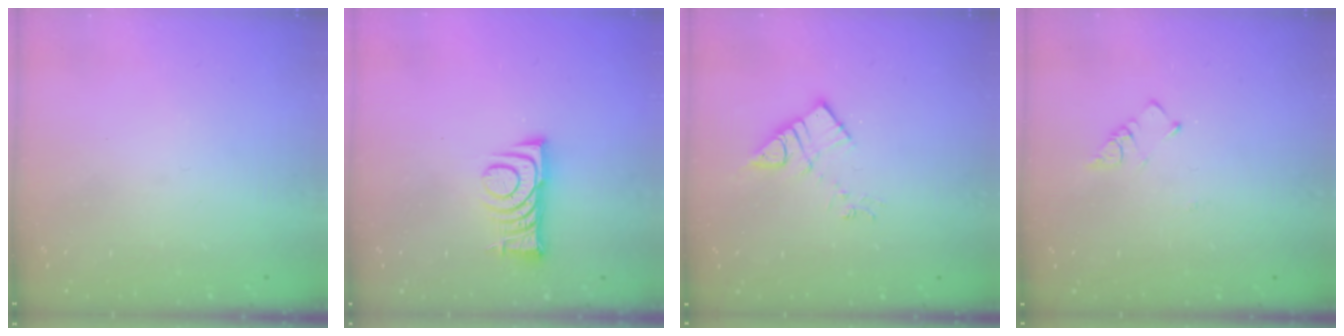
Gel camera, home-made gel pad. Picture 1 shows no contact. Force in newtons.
{"total": 8.3, "press": 8.3, "slide": 0.8}
{"total": 7.9, "press": 7.9, "slide": 0.4}
{"total": 2.6, "press": 2.6, "slide": 0.5}